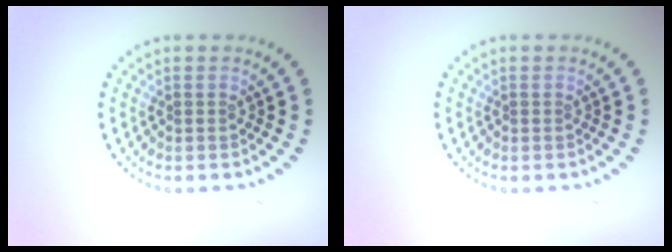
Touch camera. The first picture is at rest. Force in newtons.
{"total": 0.0}